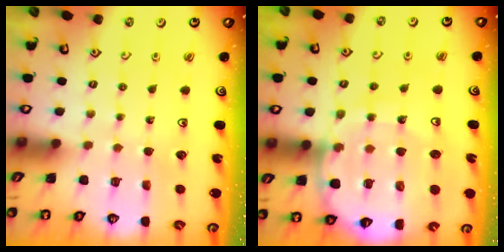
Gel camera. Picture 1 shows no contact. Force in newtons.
{"total": 14.4, "press": 14.1, "slide": 3.2}